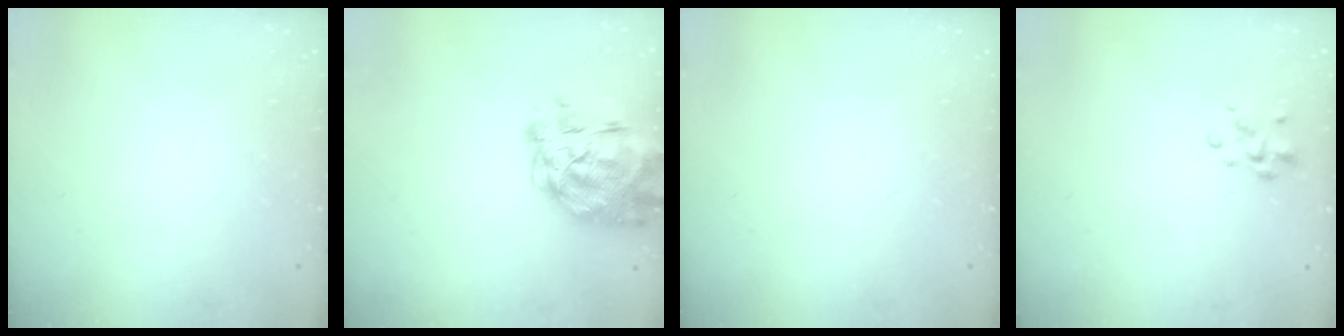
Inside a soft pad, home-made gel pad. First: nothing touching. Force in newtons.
{"total": 14.0, "press": 13.2, "slide": 4.7}
{"total": 0.0}
{"total": 2.8, "press": 2.7, "slide": 0.6}